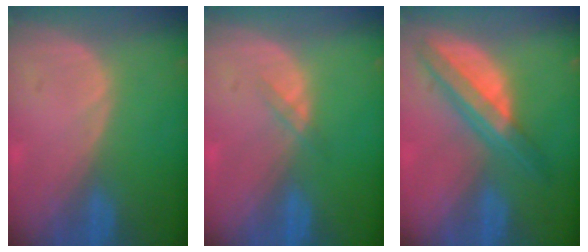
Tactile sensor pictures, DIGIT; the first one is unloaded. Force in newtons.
{"total": 1.3, "press": 1.3, "slide": 0.2}
{"total": 7.8, "press": 6.6, "slide": 4.1}